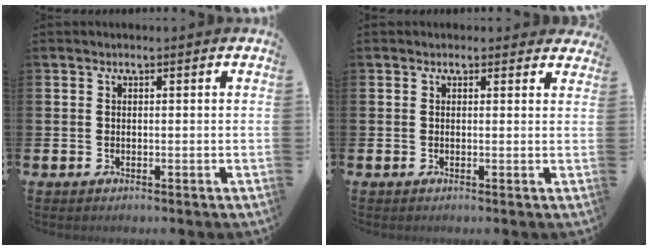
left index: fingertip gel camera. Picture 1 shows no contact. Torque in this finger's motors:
{"motor_torque": [1.04, -1.10, 0.50, 0.06]}